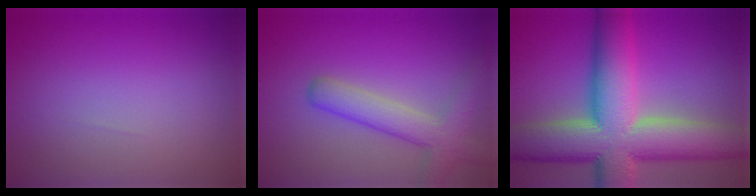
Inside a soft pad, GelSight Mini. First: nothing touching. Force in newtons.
{"total": 4.3, "press": 4.3, "slide": 0.2}
{"total": 14.4, "press": 14.4, "slide": 0.8}